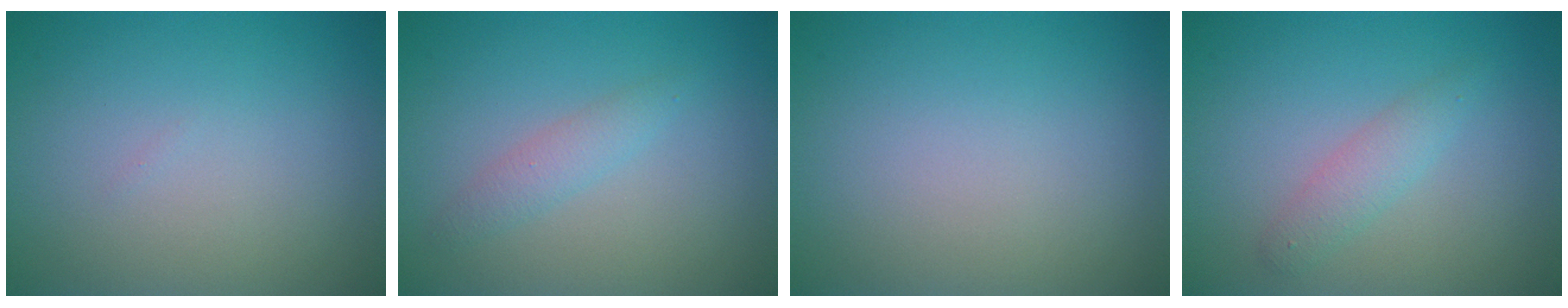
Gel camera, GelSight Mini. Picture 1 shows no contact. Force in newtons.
{"total": 1.6, "press": 1.6, "slide": 0.0}
{"total": 0.0}
{"total": 1.9, "press": 1.9, "slide": 0.0}